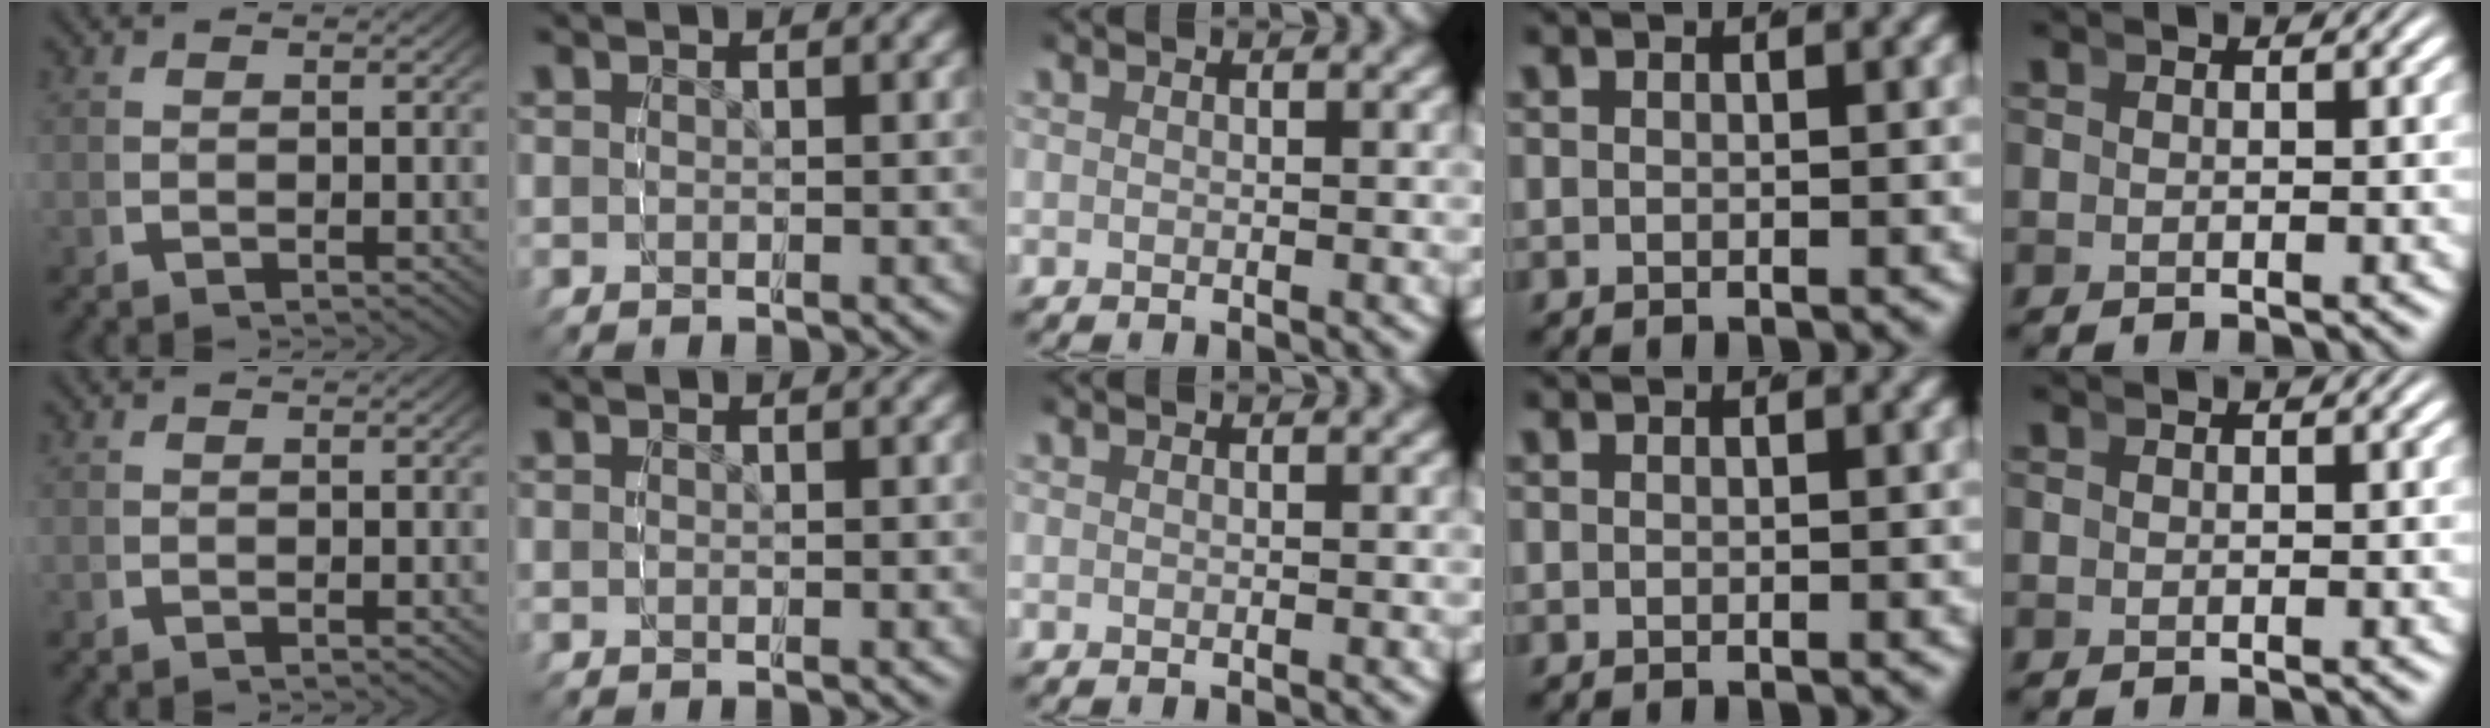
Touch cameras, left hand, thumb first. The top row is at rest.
{}